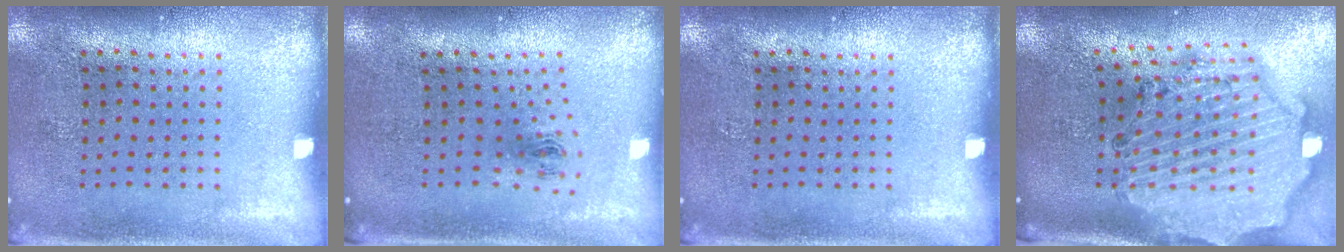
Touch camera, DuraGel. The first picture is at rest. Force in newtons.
{"total": 1.0, "press": 0.4, "slide": 0.9}
{"total": 0.0}
{"total": 2.9, "press": 2.6, "slide": 1.2}